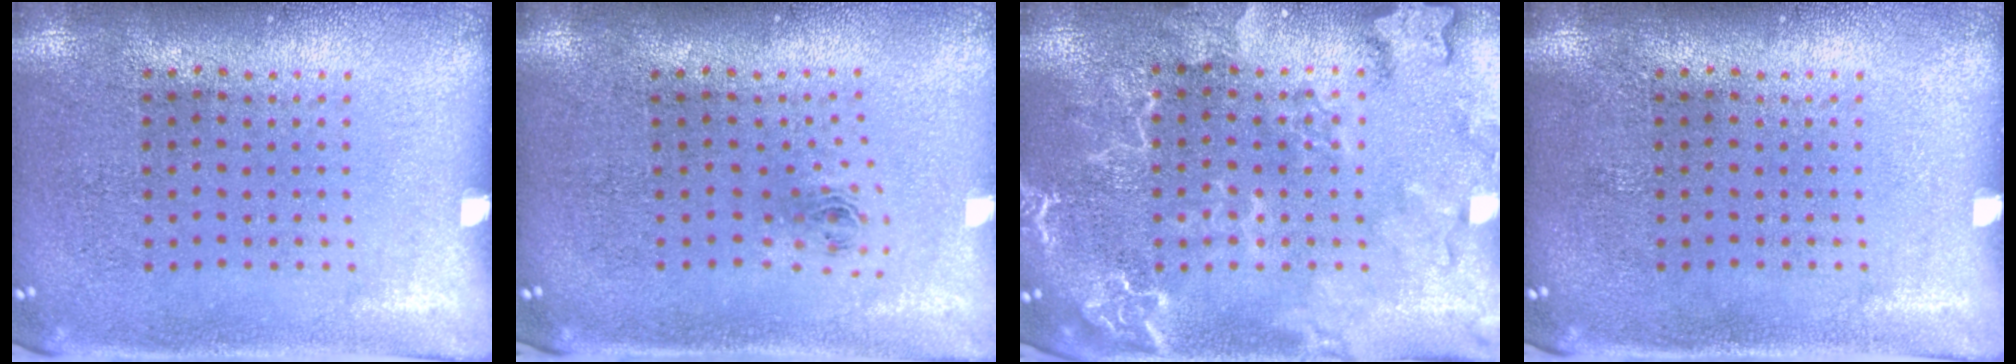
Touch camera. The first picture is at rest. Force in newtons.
{"total": 0.8, "press": 0.3, "slide": 0.7}
{"total": 2.4, "press": 2.3, "slide": 0.5}
{"total": 0.0}